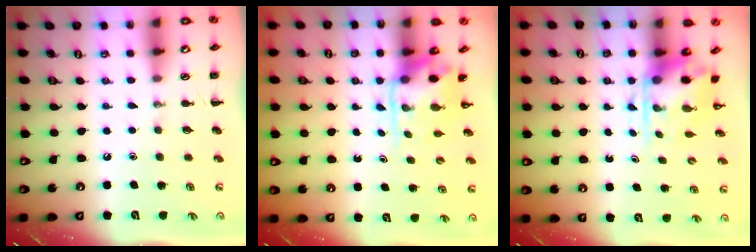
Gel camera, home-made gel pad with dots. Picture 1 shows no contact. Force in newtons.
{"total": 3.5, "press": 3.4, "slide": 0.8}
{"total": 3.8, "press": 3.7, "slide": 0.9}